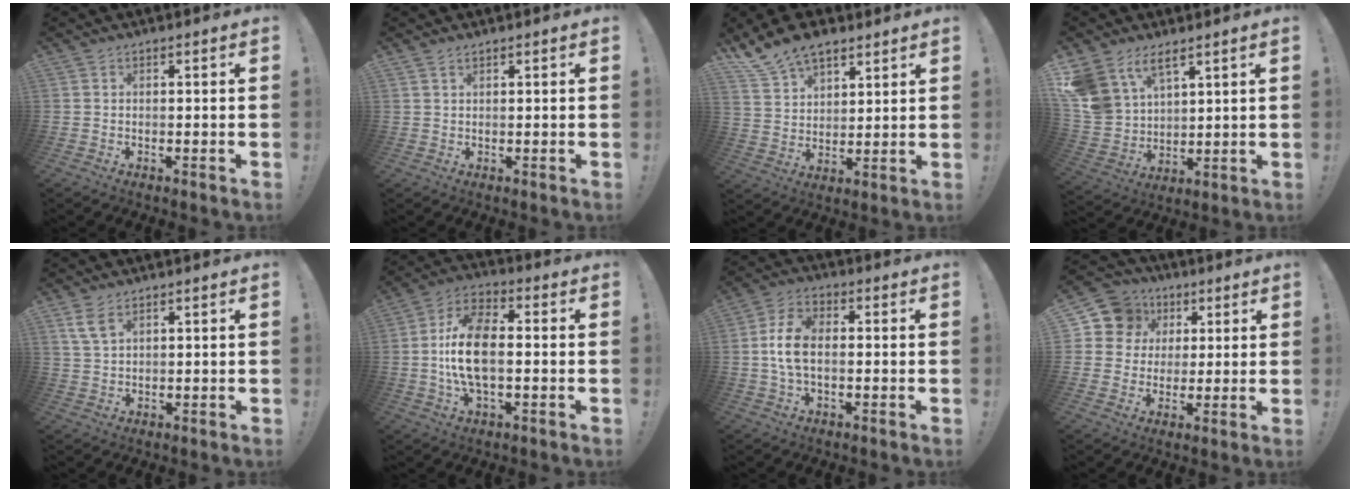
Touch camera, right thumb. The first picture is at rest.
{"total": 1.3, "force": [1.0, 0.5, 0.7], "torque": [-0.012, -0.002, 0.019]}
{"total": 11.3, "force": [8.9, 5.7, 4.1], "torque": [-0.086, -0.053, 0.174]}
{"total": 11.7, "force": [7.9, 7.1, 5.0], "torque": [-0.122, -0.049, 0.162]}
{"total": 5.3, "force": [3.1, 2.6, 3.4], "torque": [-0.057, -0.013, 0.060]}
{"total": 13.1, "force": [-0.7, 7.0, 11.1], "torque": [-0.212, 0.005, -0.012]}
{"total": 9.2, "force": [-0.2, 5.4, 7.5], "torque": [-0.140, 0.002, -0.001]}
{"total": 11.4, "force": [4.3, 10.1, 3.2], "torque": [-0.043, -0.019, 0.088]}